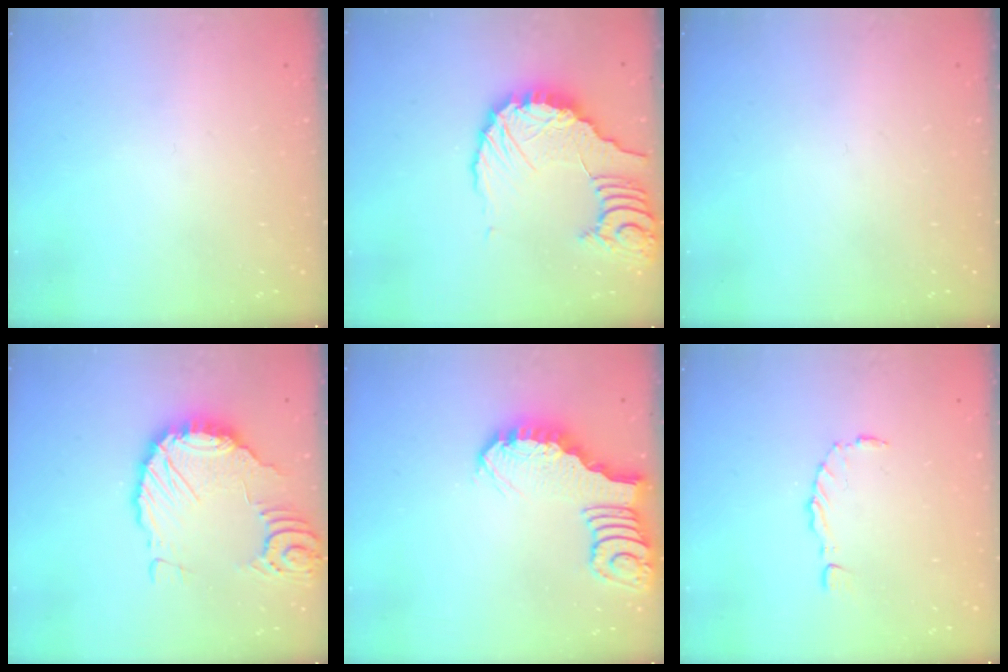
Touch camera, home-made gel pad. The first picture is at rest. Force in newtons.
{"total": 11.8, "press": 11.7, "slide": 1.6}
{"total": 0.0}
{"total": 13.3, "press": 13.2, "slide": 1.3}
{"total": 2.8, "press": 2.8, "slide": 0.4}
{"total": 1.5, "press": 1.4, "slide": 0.3}